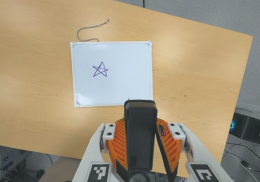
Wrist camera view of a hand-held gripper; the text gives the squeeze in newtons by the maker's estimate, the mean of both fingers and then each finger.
{"total": 6.4, "left": 4.9, "right": 7.9}